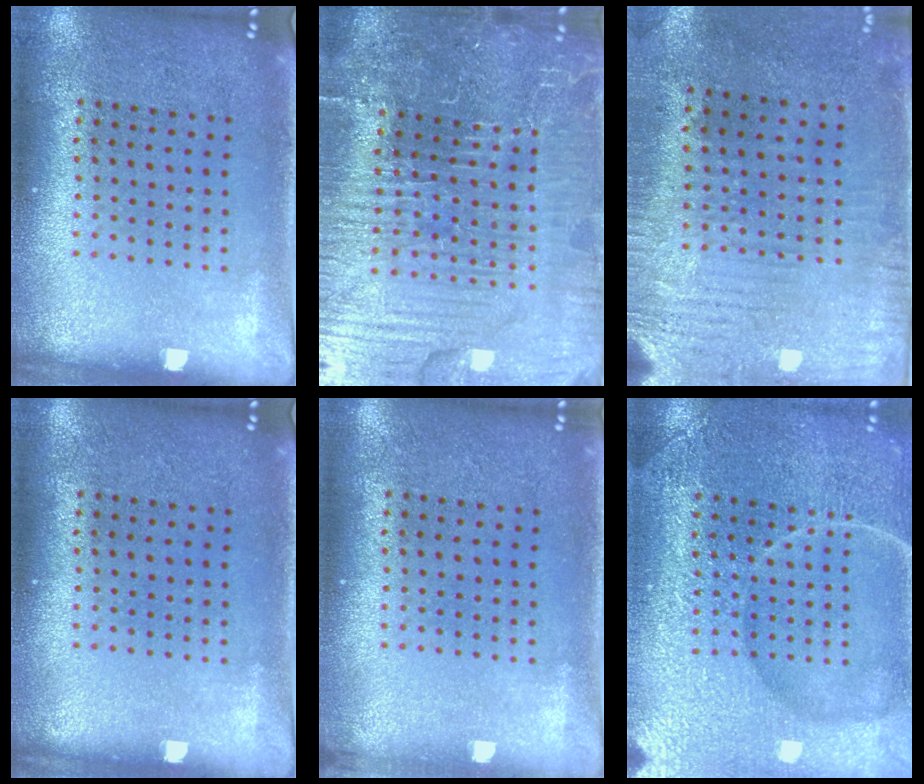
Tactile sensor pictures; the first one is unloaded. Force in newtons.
{"total": 6.4, "press": 5.8, "slide": 2.6}
{"total": 2.9, "press": 2.4, "slide": 1.7}
{"total": 0.0}
{"total": 0.5, "press": 0.5, "slide": 0.2}
{"total": 7.1, "press": 7.0, "slide": 0.9}